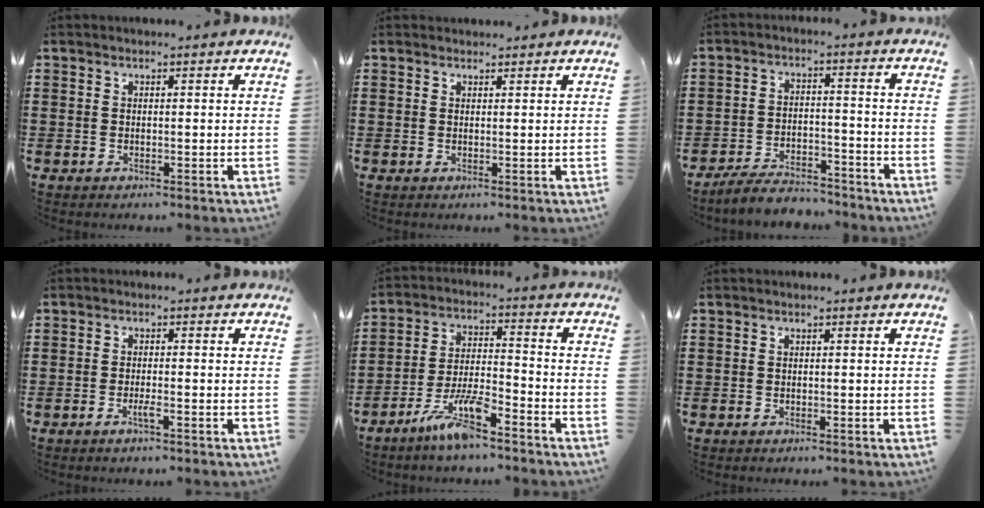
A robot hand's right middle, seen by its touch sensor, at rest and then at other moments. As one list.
[{"total": 0.9, "force": [0.9, 0.2, -0.1], "torque": [-0.001, 0.000, 0.018]}, {"total": 5.7, "force": [-5.4, 1.1, 1.6], "torque": [-0.030, 0.007, -0.106]}, {"total": 1.8, "force": [-1.0, 0.1, 1.5], "torque": [-0.026, -0.001, -0.018]}, {"total": 8.2, "force": [-6.0, 1.5, 5.3], "torque": [-0.116, -0.002, -0.116]}, {"total": 0.0}]